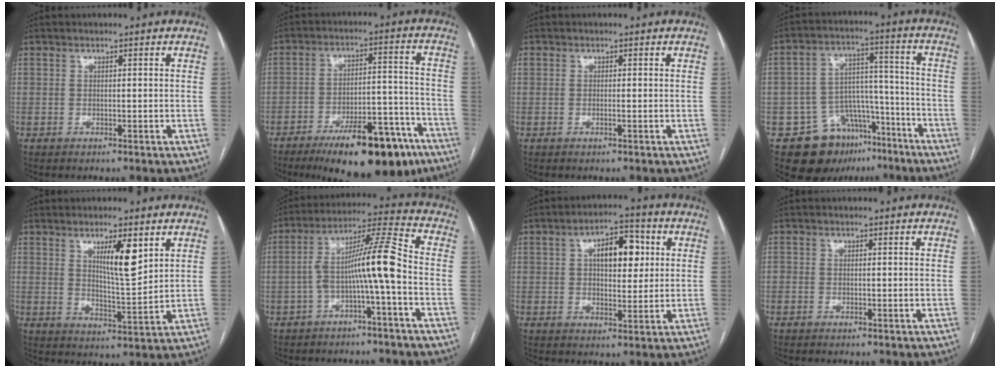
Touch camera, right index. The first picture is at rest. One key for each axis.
{"total": 18.1, "fx": -12.6, "fy": 5.5, "fz": 11.8, "tx": -0.138, "ty": 0.032, "tz": -0.190}
{"total": 0.8, "fx": -0.1, "fy": 0.3, "fz": 0.8, "tx": -0.021, "ty": 0.005, "tz": 0.001}
{"total": 13.6, "fx": -8.6, "fy": 9.3, "fz": 4.9, "tx": -0.061, "ty": 0.061, "tz": -0.124}
{"total": 7.2, "fx": 3.5, "fy": 1.0, "fz": 6.2, "tx": -0.104, "ty": -0.011, "tz": 0.061}
{"total": 10.0, "fx": -2.5, "fy": -0.3, "fz": 9.6, "tx": -0.165, "ty": 0.035, "tz": -0.046}
{"total": 8.4, "fx": 2.2, "fy": 3.9, "fz": 7.1, "tx": -0.106, "ty": 0.020, "tz": 0.033}
{"total": 0.6, "fx": -0.1, "fy": 0.5, "fz": 0.3, "tx": -0.003, "ty": 0.006, "tz": -0.002}